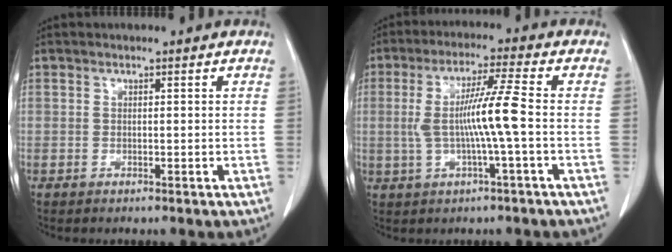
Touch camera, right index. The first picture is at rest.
{"total": 8.3, "force": [-0.5, -0.8, 8.2], "torque": [-0.162, 0.010, -0.007]}